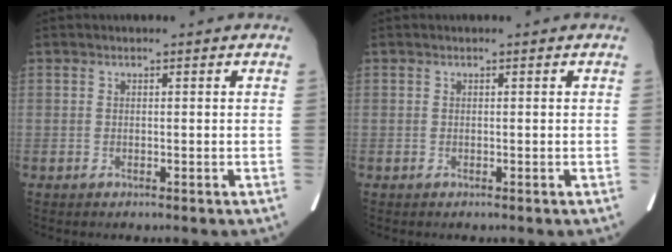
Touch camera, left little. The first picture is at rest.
{"total": 0.0}